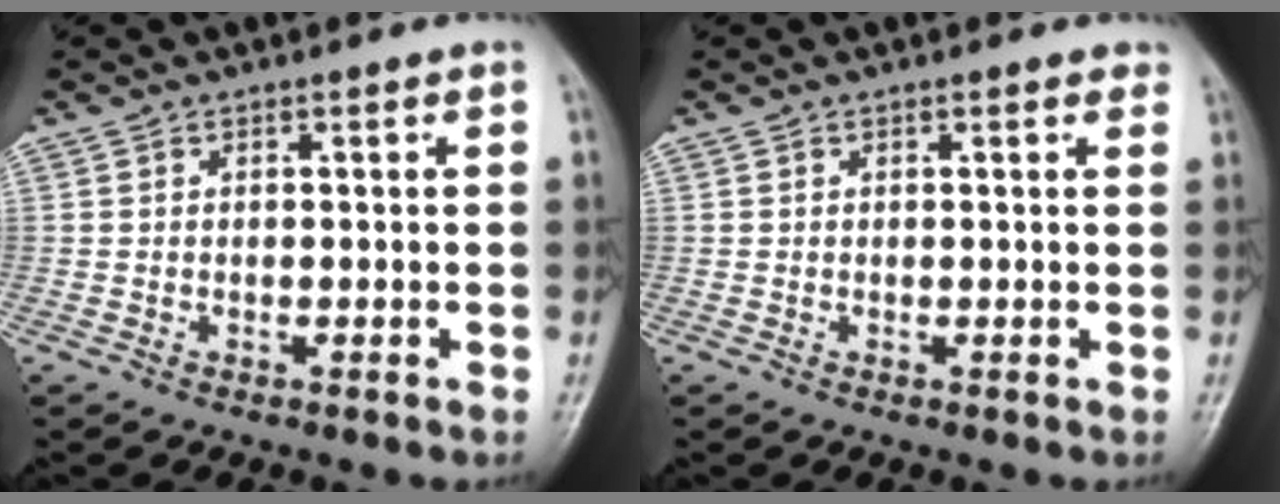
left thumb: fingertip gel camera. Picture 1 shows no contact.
{"total": 1.2, "force": [0.8, 0.5, 0.8], "torque": [-0.006, -0.001, 0.005]}